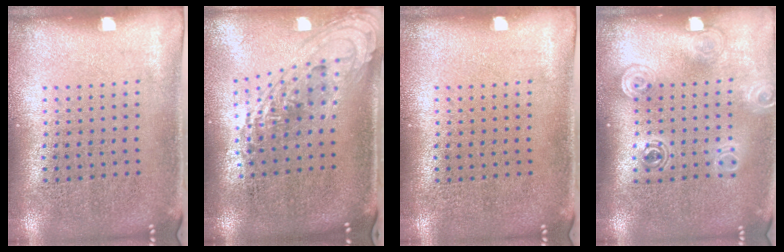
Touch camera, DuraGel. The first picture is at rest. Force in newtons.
{"total": 1.8, "press": 1.3, "slide": 1.2}
{"total": 0.0}
{"total": 1.5, "press": 1.2, "slide": 0.9}